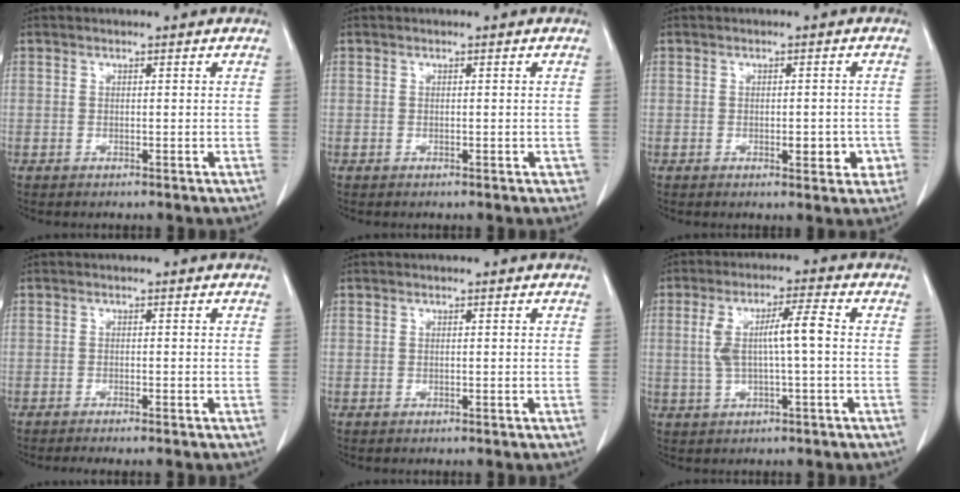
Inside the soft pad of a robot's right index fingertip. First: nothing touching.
{"total": 0.7, "force": [-0.3, 0.4, 0.5], "torque": [-0.002, 0.001, -0.004]}
{"total": 3.9, "force": [-1.3, 1.7, 3.3], "torque": [-0.036, 0.001, -0.013]}
{"total": 2.5, "force": [-2.2, -0.1, 1.2], "torque": [-0.013, -0.002, -0.030]}
{"total": 0.0}
{"total": 7.1, "force": [0.2, 1.0, 7.0], "torque": [-0.141, 0.020, 0.005]}